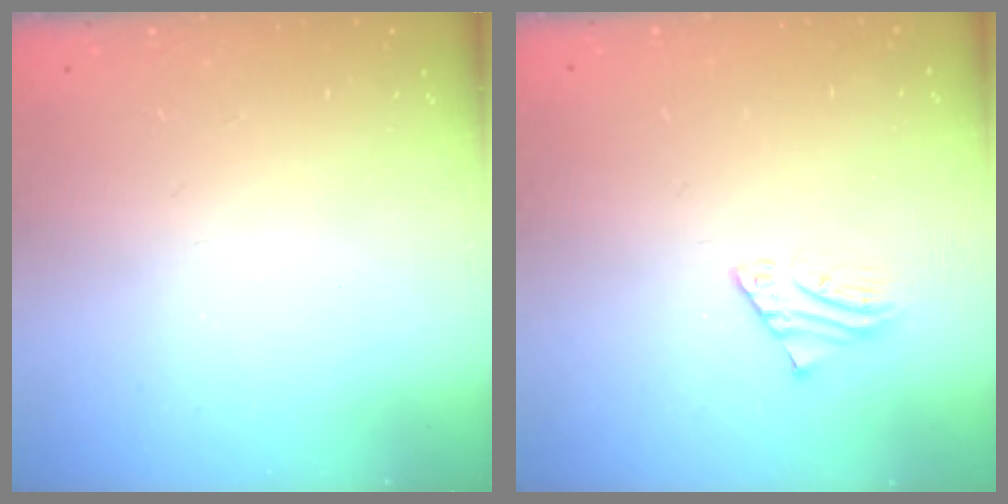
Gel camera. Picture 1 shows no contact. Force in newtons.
{"total": 2.4, "press": 2.4, "slide": 0.2}